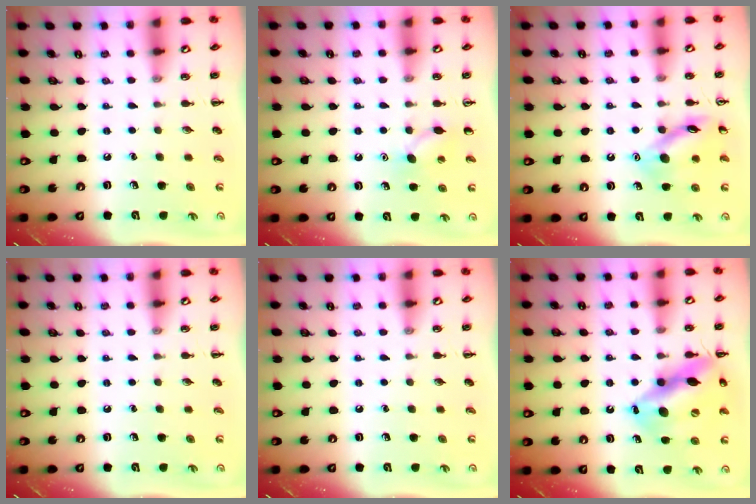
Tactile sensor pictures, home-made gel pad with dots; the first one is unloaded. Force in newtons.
{"total": 7.2, "press": 6.9, "slide": 2.0}
{"total": 12.3, "press": 12.3, "slide": 1.0}
{"total": 0.0}
{"total": 0.0}
{"total": 16.8, "press": 16.6, "slide": 2.6}